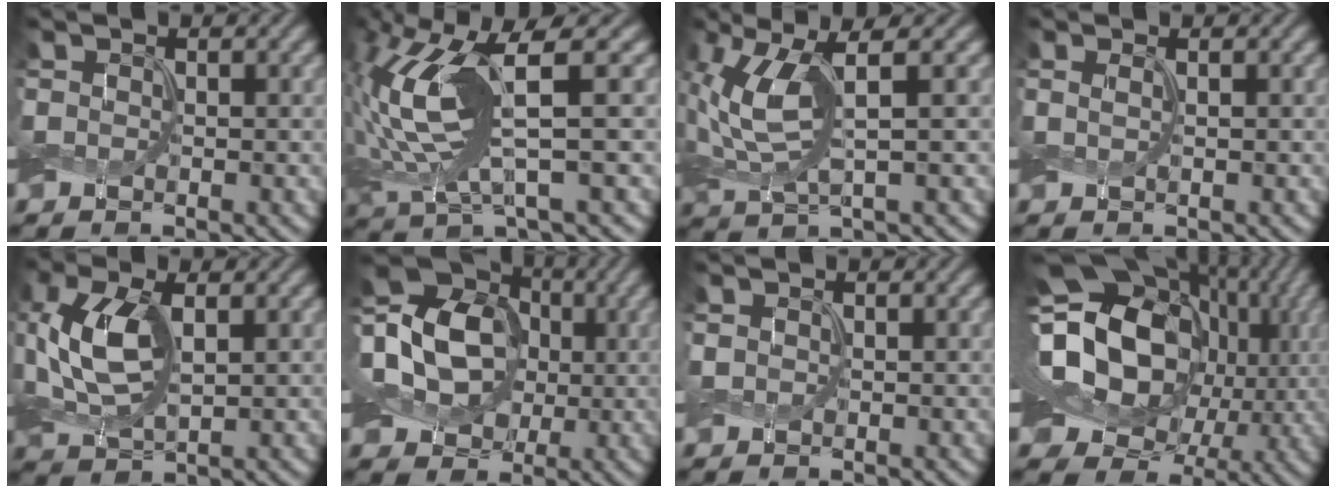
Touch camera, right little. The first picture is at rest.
{"total": 10.1, "force": [1.2, 2.9, 9.6], "torque": [-0.223, 0.000, 0.029]}
{"total": 5.8, "force": [0.4, 2.2, 5.4], "torque": [-0.137, 0.001, 0.010]}
{"total": 1.0, "force": [0.2, 0.4, 0.8], "torque": [-0.018, 0.007, -0.005]}
{"total": 7.0, "force": [0.0, 4.0, 5.7], "torque": [-0.151, 0.005, 0.002]}
{"total": 12.6, "force": [-0.6, 11.1, 6.0], "torque": [-0.164, 0.034, -0.027]}
{"total": 0.0}
{"total": 17.6, "force": [1.5, 14.0, 10.6], "torque": [-0.207, 0.032, 0.016]}